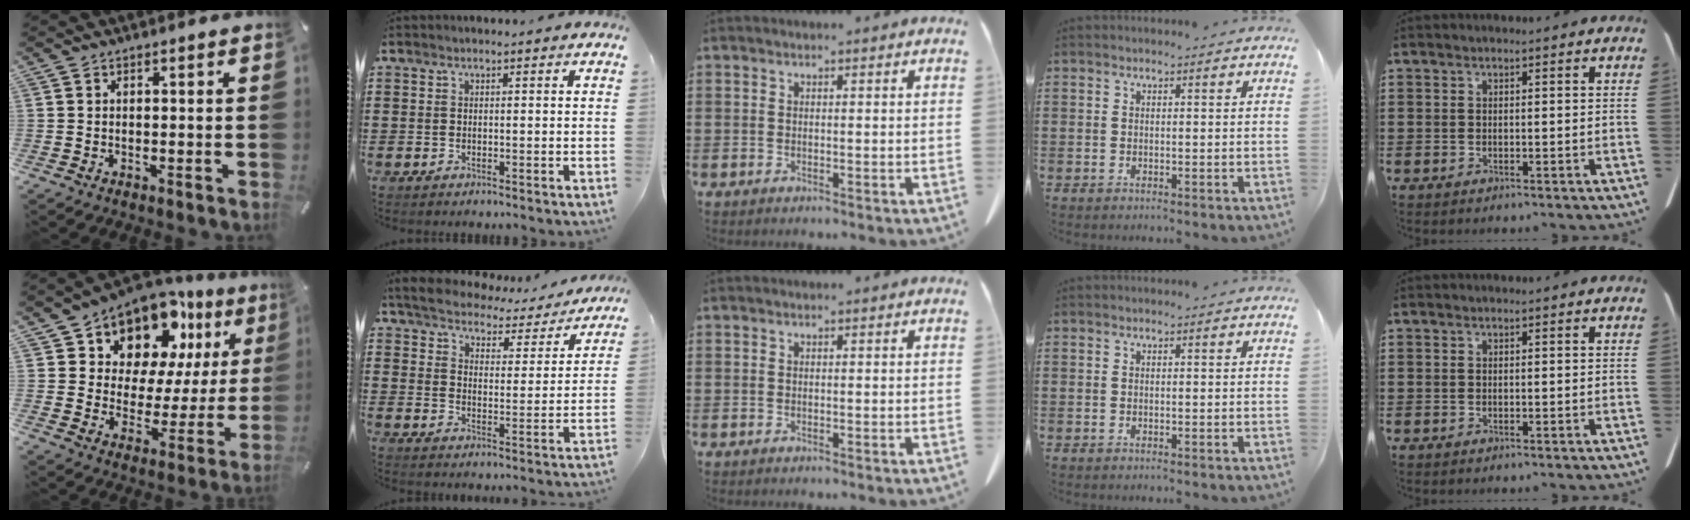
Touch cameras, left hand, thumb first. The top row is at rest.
{"thumb": {"total": 12.3, "force": [9.2, 7.5, 3.2], "torque": [-0.057, -0.087, 0.166]}, "index": {"total": 3.7, "force": [3.7, 0.4, 0.2], "torque": [-0.031, -0.027, 0.056]}}